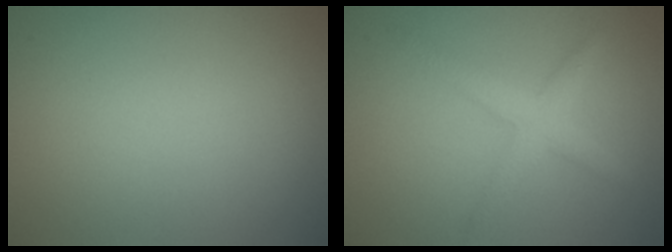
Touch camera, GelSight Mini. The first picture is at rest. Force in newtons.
{"total": 2.6, "press": 2.6, "slide": 0.1}